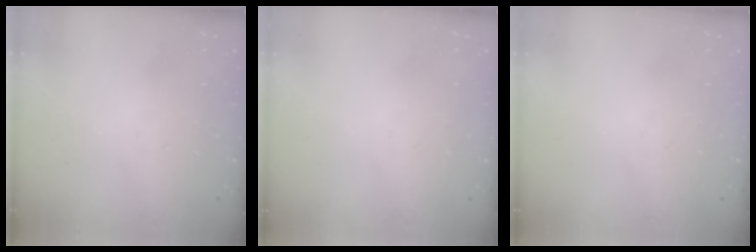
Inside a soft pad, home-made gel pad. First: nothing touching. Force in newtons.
{"total": 0.0}
{"total": 0.0}